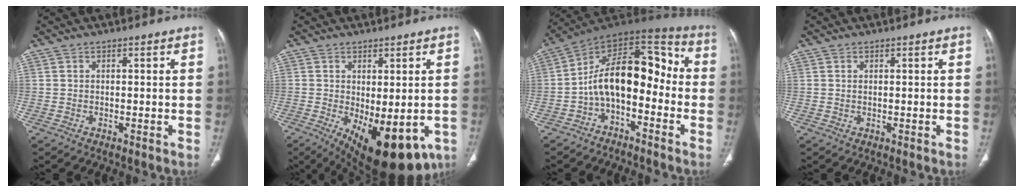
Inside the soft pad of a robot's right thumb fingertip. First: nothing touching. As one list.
[{"total": 15.8, "force": [-5.9, 7.1, 12.8], "torque": [-0.161, -0.011, -0.066]}, {"total": 15.9, "force": [-3.1, 9.1, 12.6], "torque": [-0.173, 0.089, -0.066]}, {"total": 0.0}]